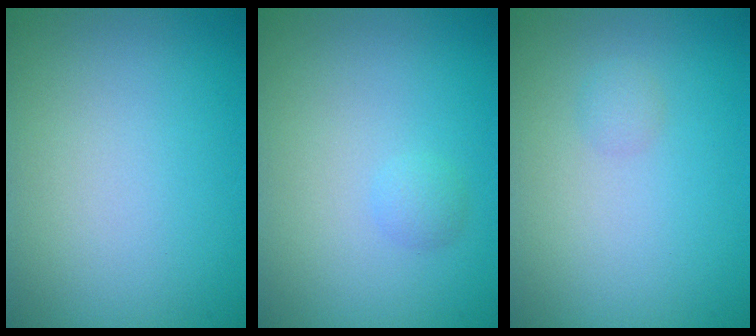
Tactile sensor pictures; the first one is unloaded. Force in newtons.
{"total": 0.9, "press": 0.8, "slide": 0.0}
{"total": 0.8, "press": 0.8, "slide": 0.1}